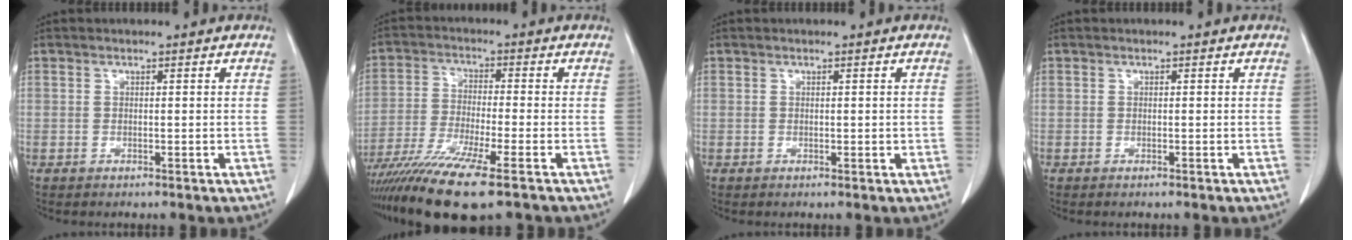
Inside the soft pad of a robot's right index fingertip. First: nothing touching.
{"total": 12.9, "force": [-9.1, 0.4, 9.1], "torque": [-0.172, -0.031, -0.159]}
{"total": 0.9, "force": [0.0, 0.6, 0.7], "torque": [-0.008, 0.000, 0.002]}
{"total": 0.0}